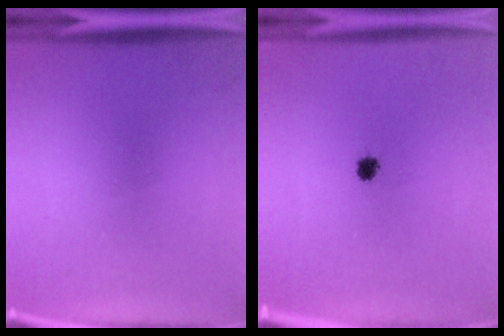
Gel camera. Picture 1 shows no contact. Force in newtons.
{"total": 2.1}